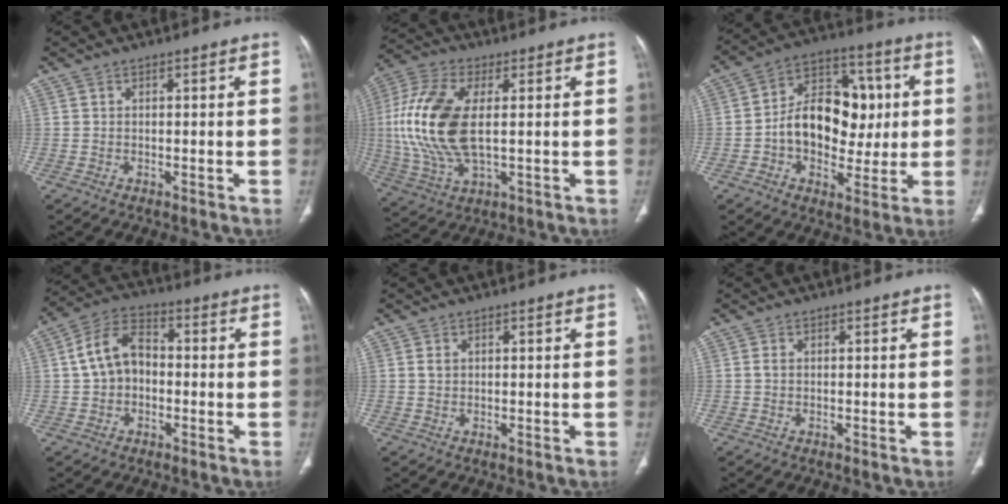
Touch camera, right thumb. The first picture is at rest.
{"total": 16.9, "force": [1.3, 8.4, 14.6], "torque": [-0.327, 0.000, 0.027]}
{"total": 17.3, "force": [0.1, 12.1, 12.3], "torque": [-0.144, 0.030, 0.002]}
{"total": 9.1, "force": [-0.4, 6.4, 6.4], "torque": [-0.106, 0.029, -0.019]}
{"total": 0.9, "force": [0.3, 0.7, 0.5], "torque": [-0.012, 0.002, 0.006]}
{"total": 0.6, "force": [0.0, 0.4, 0.5], "torque": [-0.012, 0.000, 0.000]}